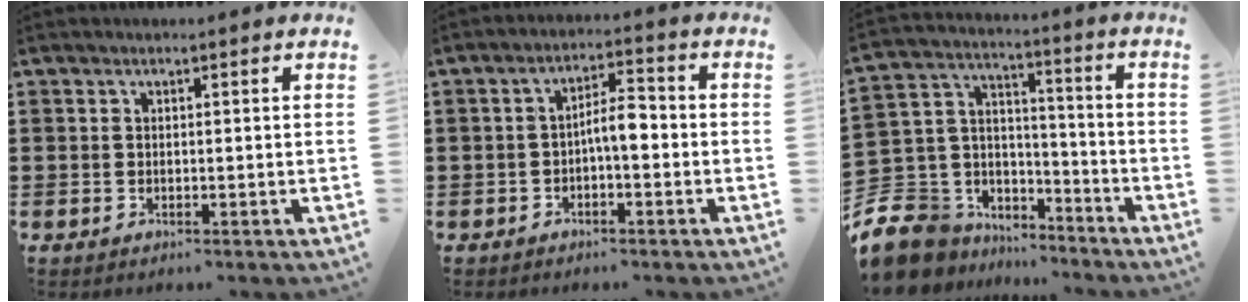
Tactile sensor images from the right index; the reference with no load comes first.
{"total": 4.3, "force": [-1.0, 1.4, 3.9], "torque": [-0.073, 0.012, -0.022]}
{"total": 8.7, "force": [-5.9, 6.2, 1.2], "torque": [-0.080, -0.005, -0.116]}